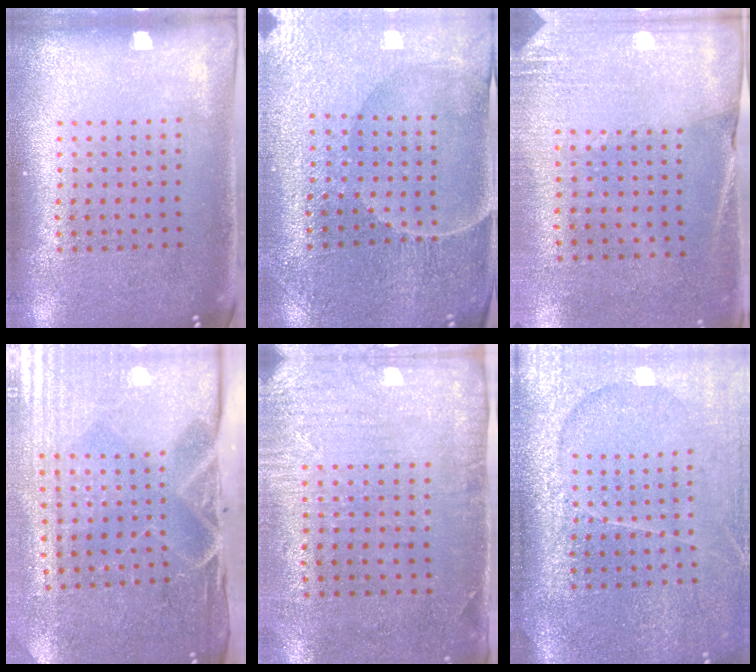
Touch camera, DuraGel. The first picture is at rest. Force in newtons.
{"total": 1.9, "press": 1.9, "slide": 0.2}
{"total": 2.6, "press": 2.3, "slide": 1.3}
{"total": 4.8, "press": 4.1, "slide": 2.6}
{"total": 2.9, "press": 2.3, "slide": 1.7}
{"total": 4.2, "press": 3.5, "slide": 2.2}